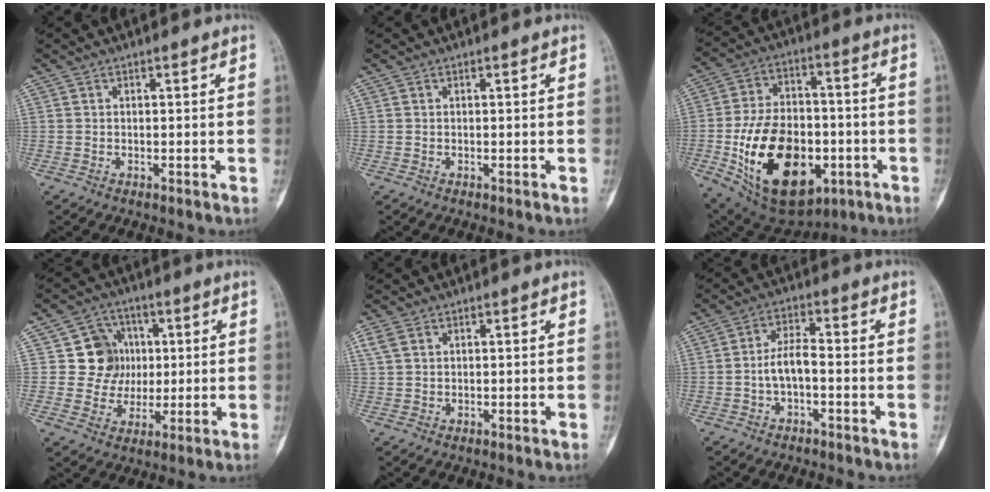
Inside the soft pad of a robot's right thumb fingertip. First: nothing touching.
{"total": 0.0}
{"total": 24.4, "force": [-6.6, 15.0, 18.1], "torque": [-0.290, 0.018, -0.081]}
{"total": 9.7, "force": [1.7, 9.1, 2.9], "torque": [0.007, 0.007, 0.029]}
{"total": 2.4, "force": [1.2, 1.6, 1.4], "torque": [-0.035, 0.009, 0.031]}
{"total": 5.0, "force": [-1.3, 2.2, 4.3], "torque": [-0.079, 0.024, -0.028]}